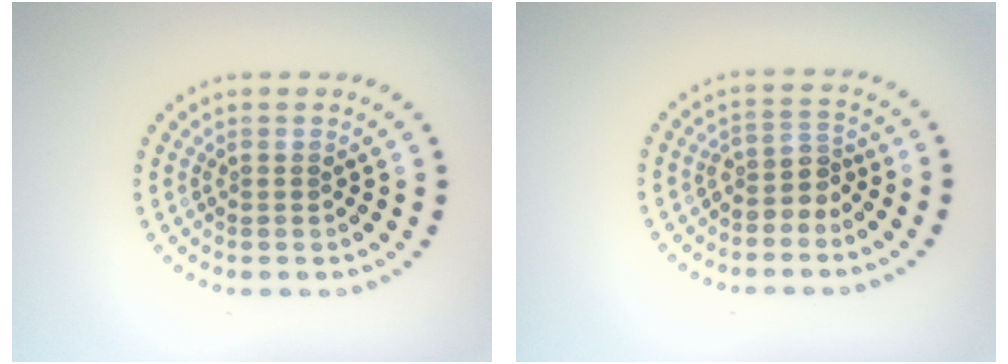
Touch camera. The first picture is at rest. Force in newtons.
{"total": 2.3, "press": 1.6, "slide": 1.6}